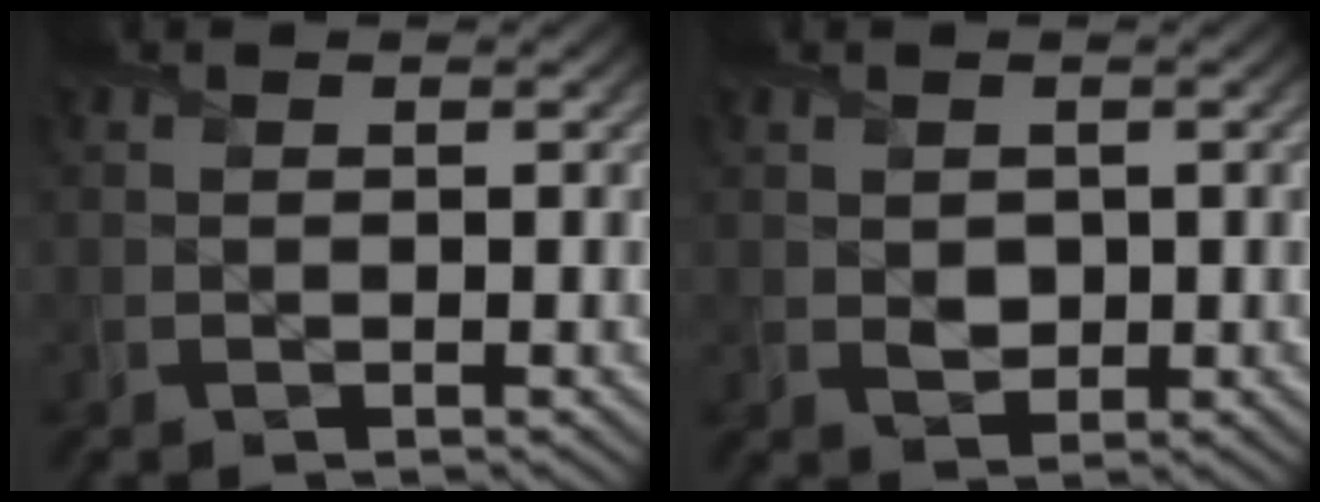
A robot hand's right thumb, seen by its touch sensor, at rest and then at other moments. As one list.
[{"total": 1.8, "force": [0.4, 1.4, 1.1], "torque": [-0.028, -0.005, 0.013]}]